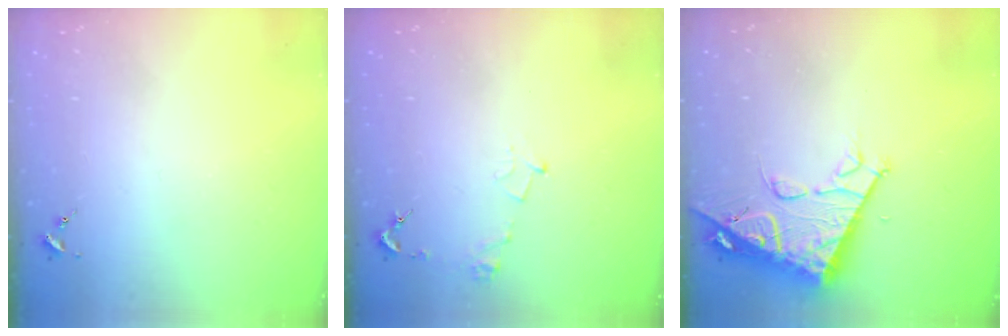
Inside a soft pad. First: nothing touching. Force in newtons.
{"total": 6.2, "press": 6.2, "slide": 0.7}
{"total": 13.9, "press": 13.8, "slide": 1.4}